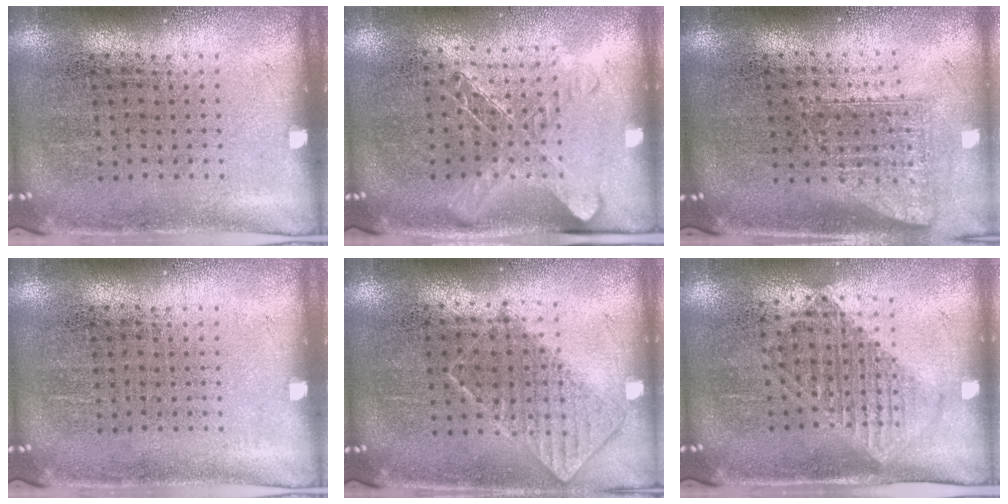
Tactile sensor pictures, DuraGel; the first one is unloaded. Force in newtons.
{"total": 1.4, "press": 1.2, "slide": 0.7}
{"total": 1.6, "press": 1.3, "slide": 1.0}
{"total": 0.0}
{"total": 0.7, "press": 0.7, "slide": 0.2}
{"total": 1.2, "press": 1.1, "slide": 0.6}